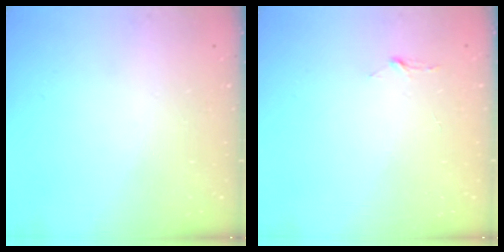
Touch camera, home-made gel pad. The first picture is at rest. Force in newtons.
{"total": 2.9, "press": 2.9, "slide": 0.3}